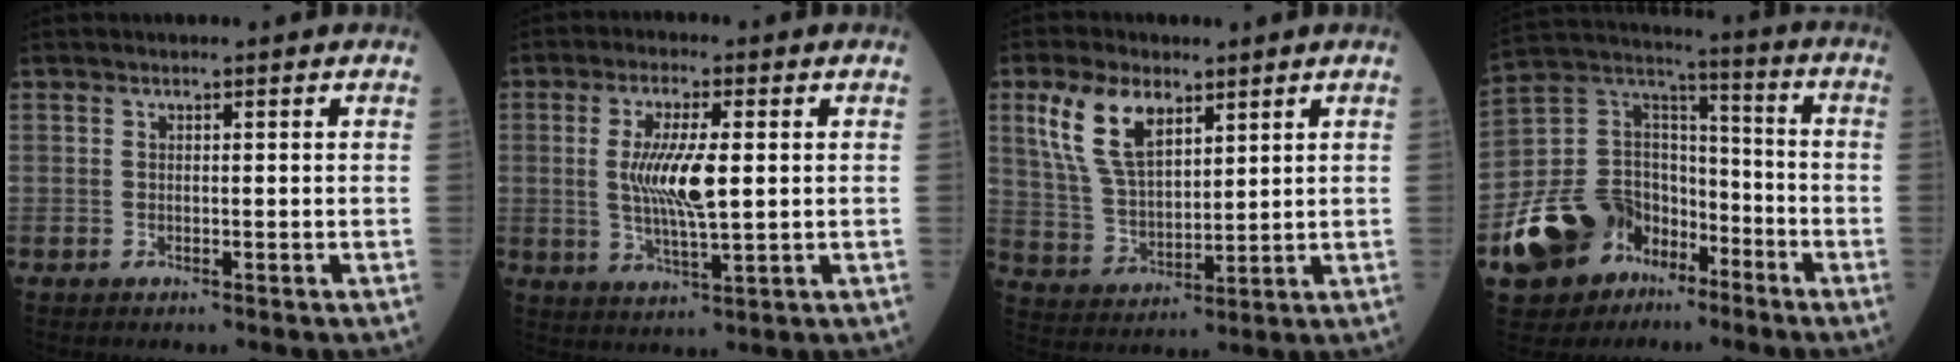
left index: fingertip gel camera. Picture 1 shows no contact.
{"total": 8.3, "force": [0.7, 1.4, 8.1], "torque": [-0.168, -0.005, 0.019]}
{"total": 10.0, "force": [5.3, 4.8, 7.0], "torque": [-0.159, 0.016, 0.114]}
{"total": 17.9, "force": [-9.7, 12.0, 9.1], "torque": [-0.198, 0.038, -0.166]}